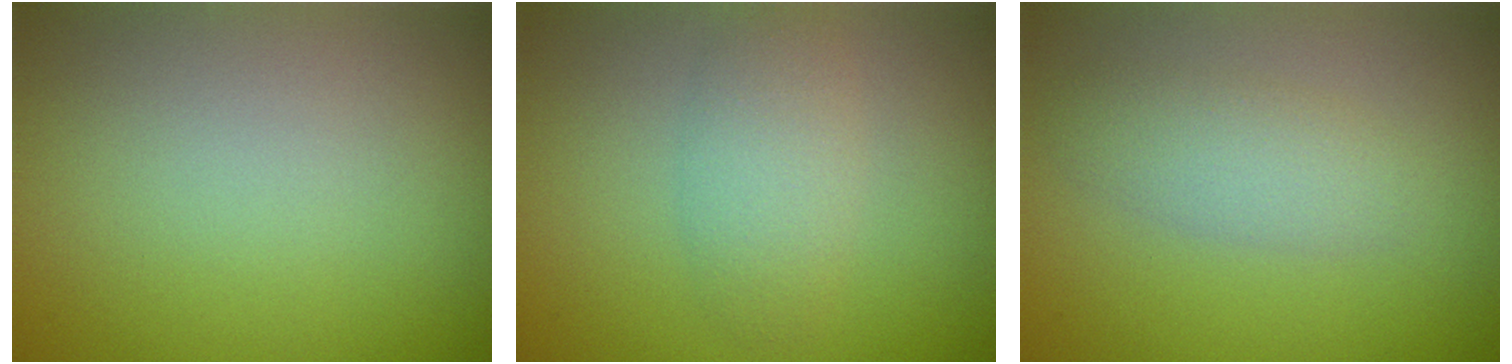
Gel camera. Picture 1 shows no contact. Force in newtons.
{"total": 2.5, "press": 2.5, "slide": 0.2}
{"total": 2.5, "press": 2.5, "slide": 0.1}